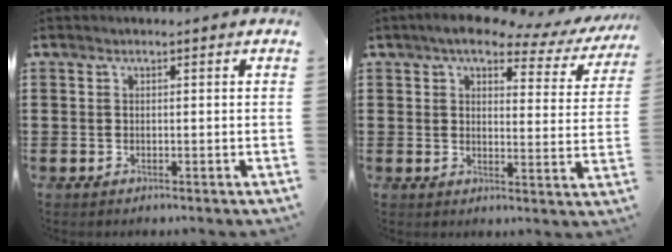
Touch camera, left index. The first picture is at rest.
{"total": 5.7, "force": [4.5, 1.7, 3.0], "torque": [-0.070, -0.016, 0.074]}